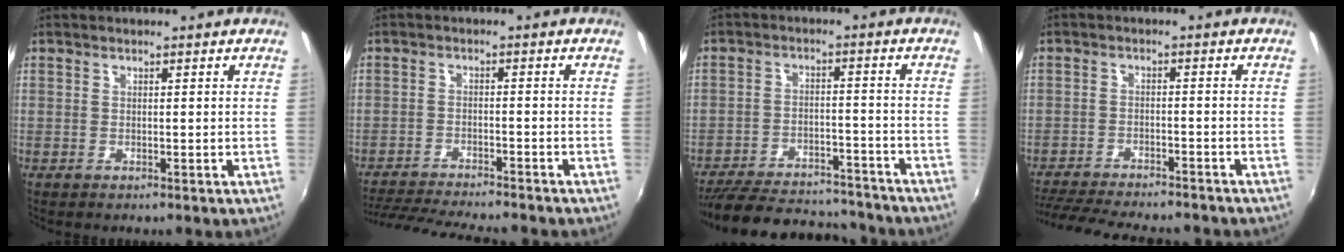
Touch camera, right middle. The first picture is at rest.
{"total": 12.9, "force": [-11.7, 1.1, 5.3], "torque": [-0.119, -0.019, -0.186]}
{"total": 21.7, "force": [-18.9, 6.5, 8.3], "torque": [-0.175, 0.003, -0.256]}
{"total": 16.2, "force": [-14.2, 3.3, 7.0], "torque": [-0.149, -0.024, -0.212]}